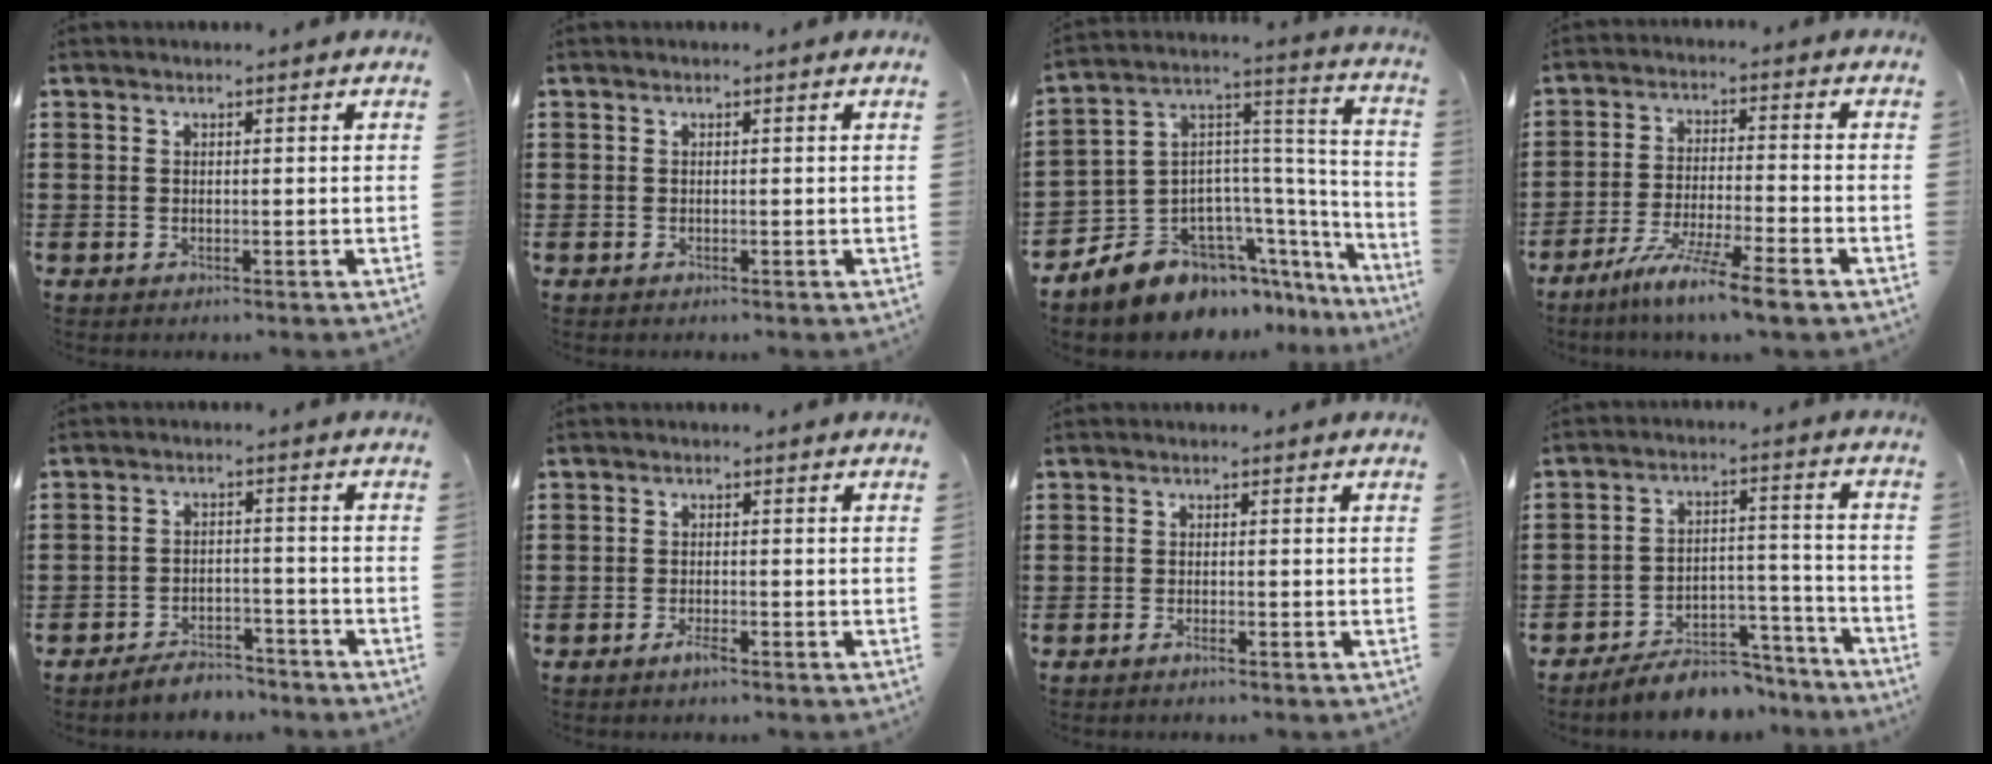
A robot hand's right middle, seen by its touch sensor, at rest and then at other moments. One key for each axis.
{"total": 0.0}
{"total": 9.0, "fx": -7.8, "fy": 4.5, "fz": 1.0, "tx": -0.047, "ty": -0.005, "tz": -0.153}
{"total": 7.5, "fx": -6.1, "fy": -0.5, "fz": 4.4, "tx": -0.089, "ty": -0.016, "tz": -0.114}
{"total": 4.1, "fx": -4.0, "fy": 0.7, "fz": 0.3, "tx": -0.009, "ty": 0.007, "tz": -0.081}
{"total": 1.7, "fx": -1.3, "fy": 0.4, "fz": 1.0, "tx": -0.029, "ty": -0.006, "tz": -0.026}
{"total": 0.9, "fx": -0.7, "fy": 0.1, "fz": 0.6, "tx": -0.020, "ty": -0.007, "tz": -0.015}
{"total": 7.6, "fx": -7.0, "fy": 2.0, "fz": 2.2, "tx": -0.024, "ty": 0.027, "tz": -0.129}